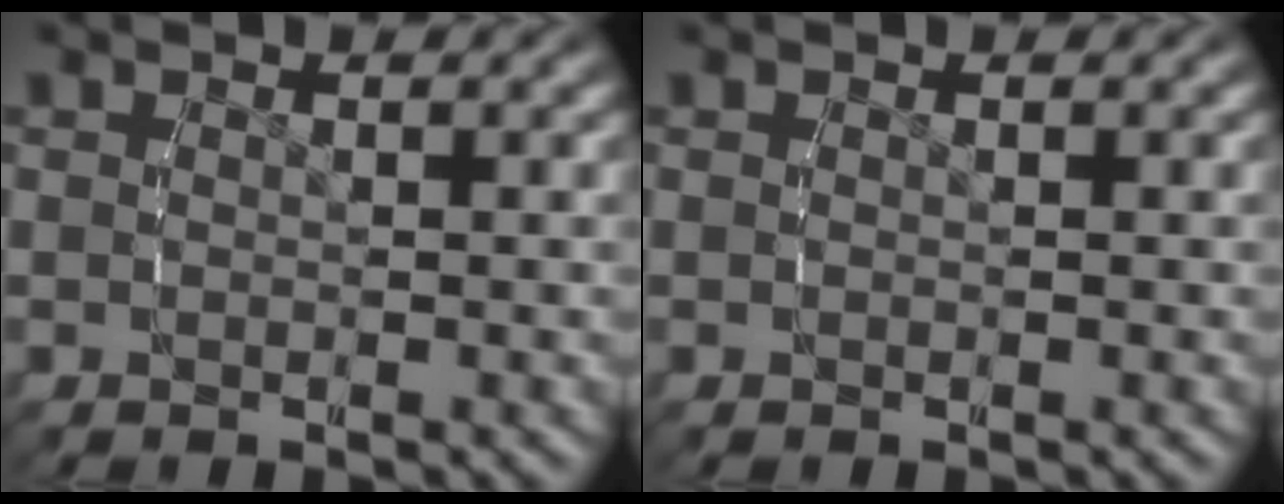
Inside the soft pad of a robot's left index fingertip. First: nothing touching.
{"total": 0.0}